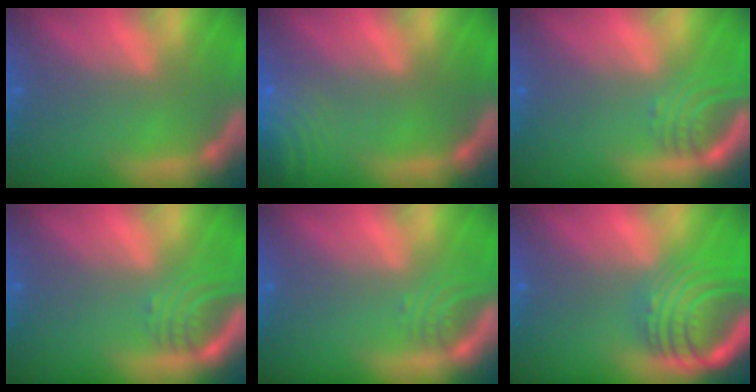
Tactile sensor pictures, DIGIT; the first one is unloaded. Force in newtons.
{"total": 7.0}
{"total": 3.0}
{"total": 3.0}
{"total": 2.0}
{"total": 8.1}